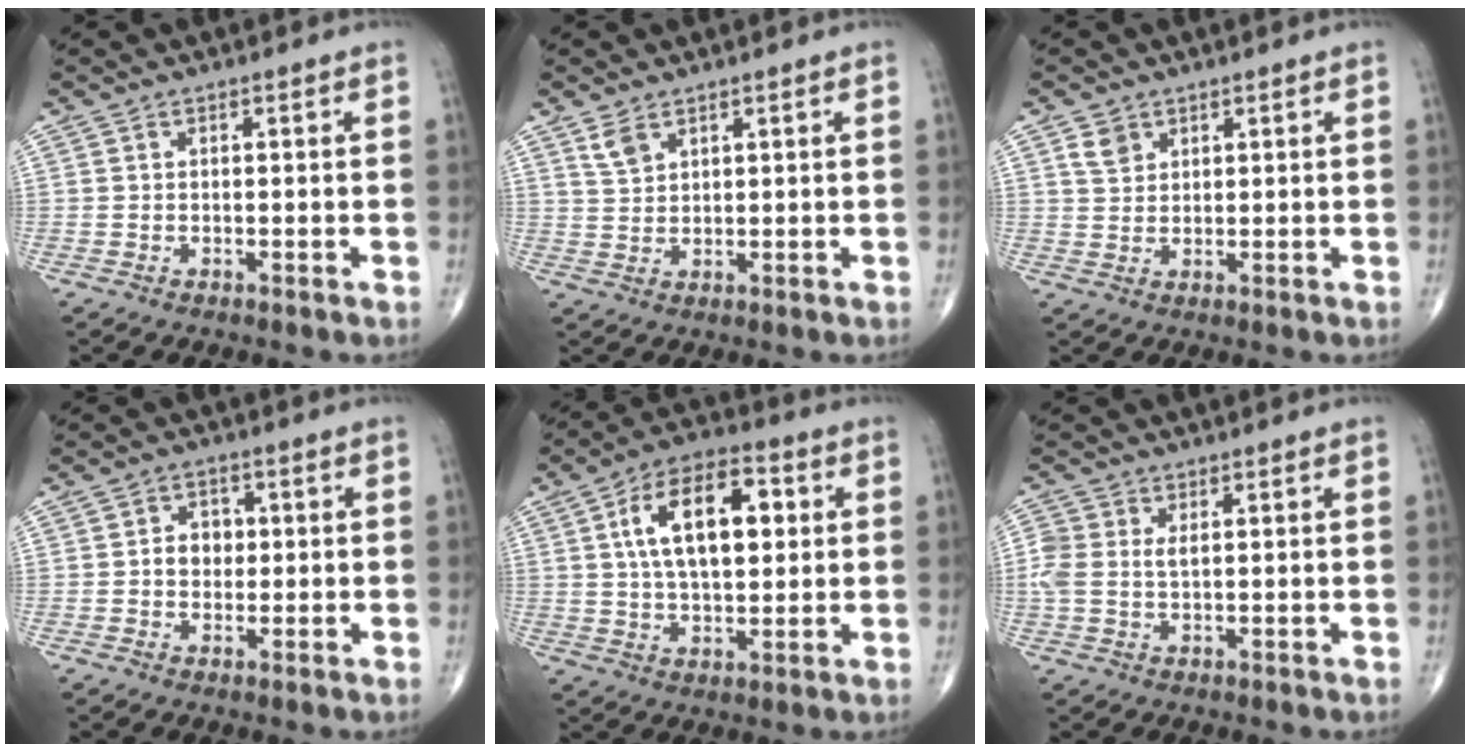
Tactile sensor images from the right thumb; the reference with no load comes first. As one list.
[{"total": 3.2, "force": [2.1, 1.7, 1.7], "torque": [-0.029, -0.006, 0.050]}, {"total": 3.3, "force": [1.8, 2.5, 1.3], "torque": [-0.011, -0.008, 0.037]}, {"total": 4.5, "force": [0.2, 3.7, 2.6], "torque": [-0.017, 0.009, -0.002]}, {"total": 15.9, "force": [3.5, 8.4, 13.1], "torque": [-0.203, 0.007, 0.055]}, {"total": 5.1, "force": [0.8, 3.2, 3.9], "torque": [-0.098, 0.013, 0.018]}]